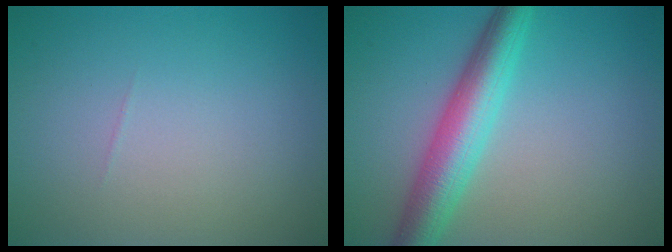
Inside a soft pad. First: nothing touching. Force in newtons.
{"total": 5.8, "press": 5.8, "slide": 0.3}